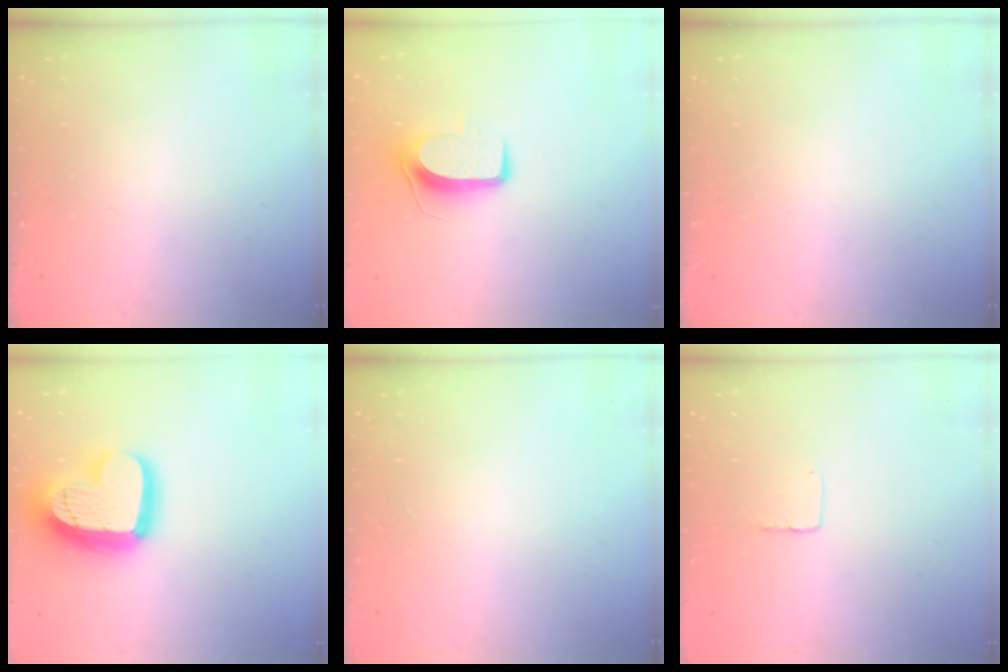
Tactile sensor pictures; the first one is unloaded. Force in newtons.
{"total": 9.0, "press": 9.0, "slide": 0.2}
{"total": 0.0}
{"total": 19.3, "press": 19.2, "slide": 1.7}
{"total": 0.0}
{"total": 2.7, "press": 2.7, "slide": 0.1}